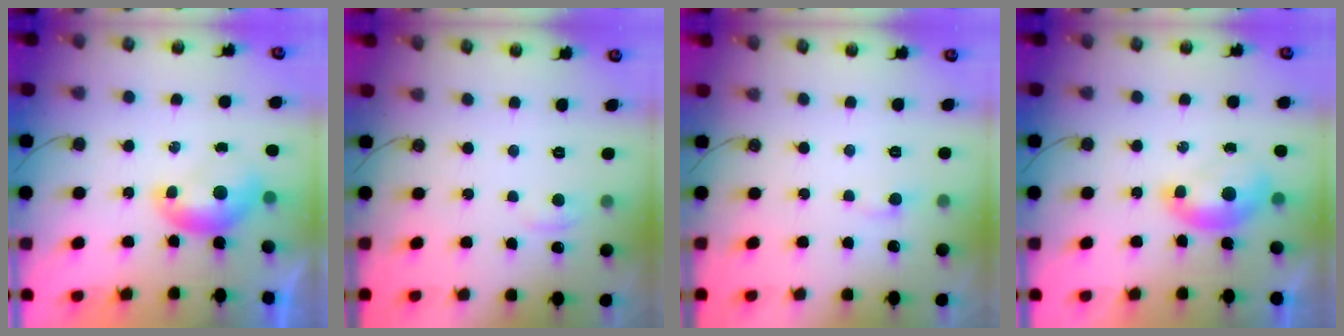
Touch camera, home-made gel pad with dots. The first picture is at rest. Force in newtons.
{"total": 1.1, "press": 0.5, "slide": 0.9}
{"total": 0.6, "press": 0.1, "slide": 0.6}
{"total": 1.7, "press": 1.6, "slide": 0.6}